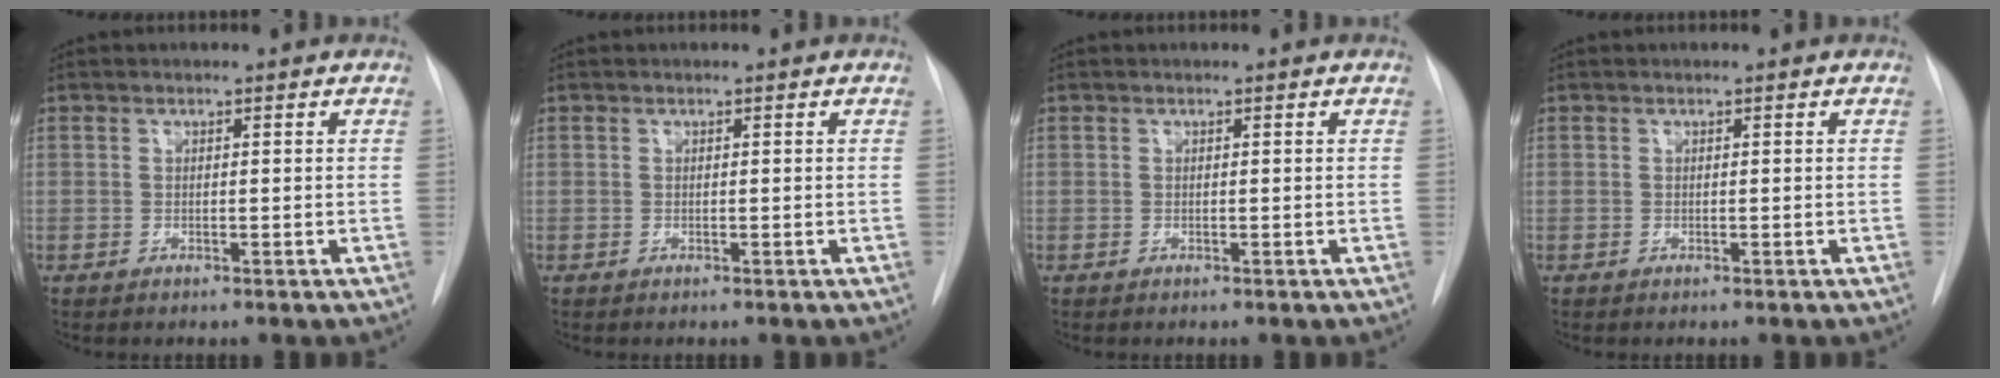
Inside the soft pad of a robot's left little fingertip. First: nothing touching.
{"total": 0.0}
{"total": 0.0}
{"total": 0.0}